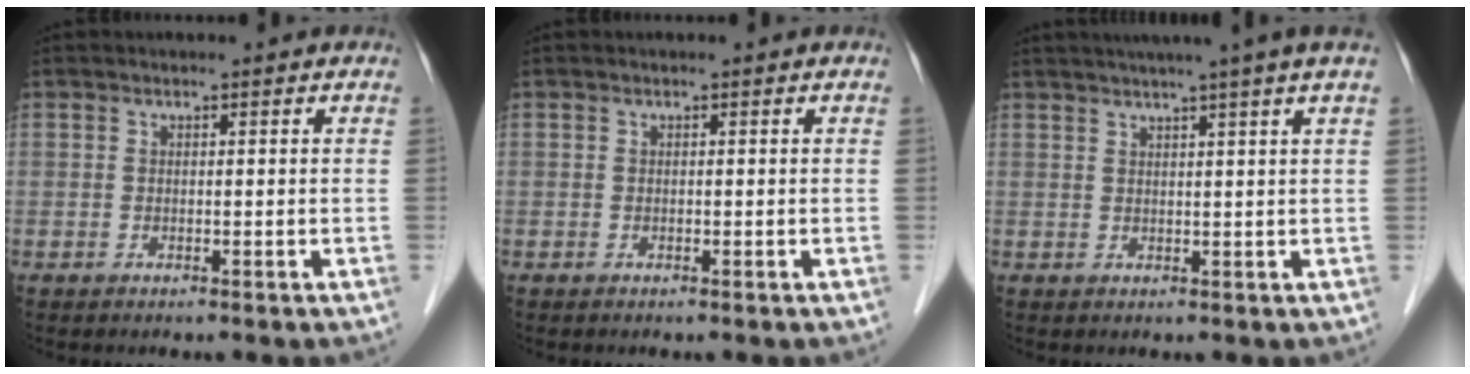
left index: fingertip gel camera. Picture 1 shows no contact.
{"total": 0.0}
{"total": 8.0, "force": [6.1, -1.8, 4.9], "torque": [-0.063, 0.020, 0.069]}